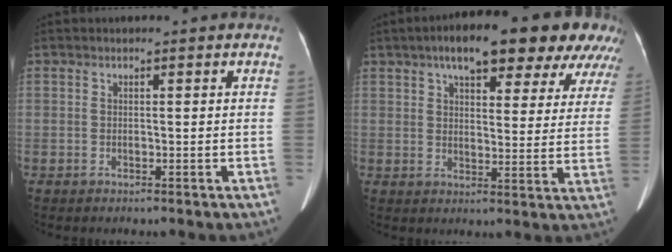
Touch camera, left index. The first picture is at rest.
{"total": 20.1, "force": [14.4, 6.5, 12.5], "torque": [-0.163, 0.045, 0.175]}